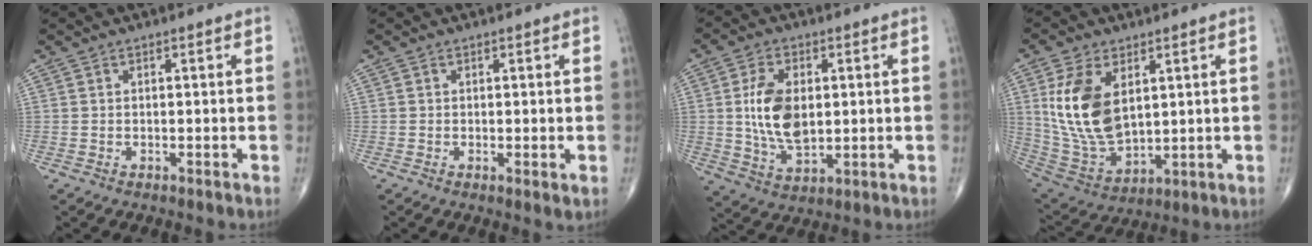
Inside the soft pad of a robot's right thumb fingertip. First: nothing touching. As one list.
[{"total": 1.4, "force": [0.0, 0.4, 1.4], "torque": [-0.024, -0.008, -0.002]}, {"total": 11.2, "force": [1.1, 6.5, 9.1], "torque": [-0.161, -0.010, 0.028]}, {"total": 15.7, "force": [4.0, 9.1, 12.2], "torque": [-0.231, -0.022, 0.094]}]